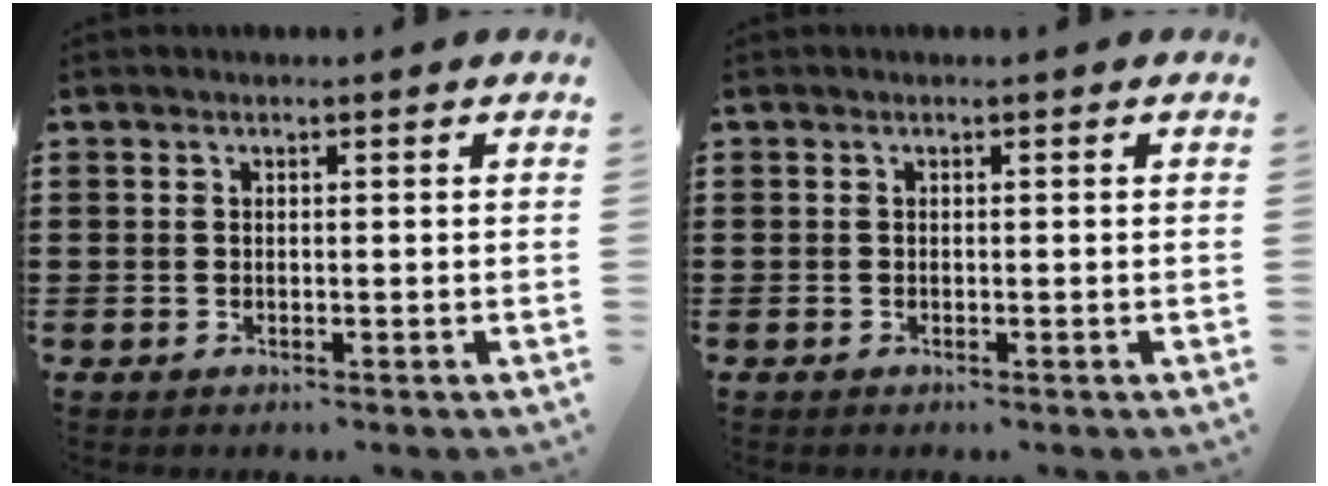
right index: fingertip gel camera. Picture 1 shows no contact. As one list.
[{"total": 0.0}]